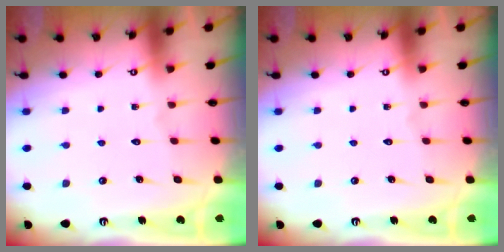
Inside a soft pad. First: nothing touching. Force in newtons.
{"total": 0.0}